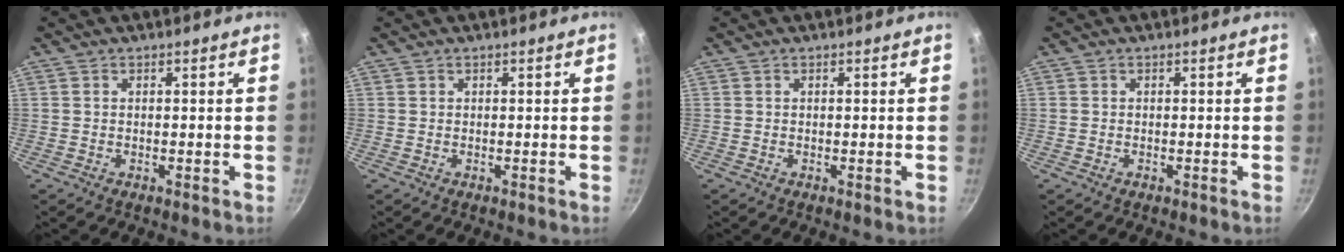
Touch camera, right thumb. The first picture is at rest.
{"total": 0.0}
{"total": 0.0}
{"total": 0.6, "force": [-0.3, 0.4, 0.2], "torque": [-0.003, 0.001, -0.007]}